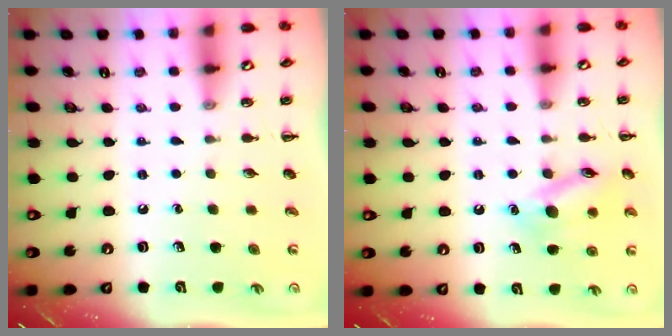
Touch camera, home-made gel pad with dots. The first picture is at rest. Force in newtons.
{"total": 12.8, "press": 12.8, "slide": 0.8}